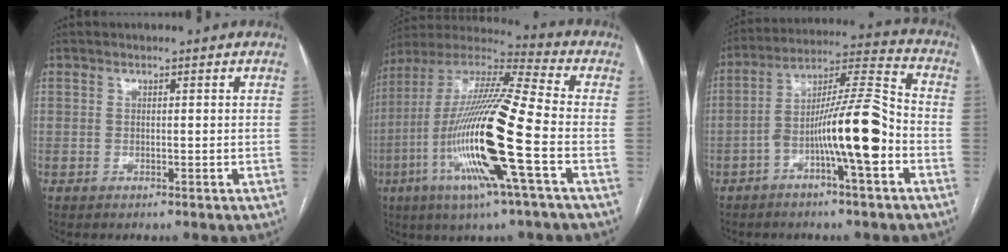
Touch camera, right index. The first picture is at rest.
{"total": 21.0, "force": [-5.9, 0.7, 20.2], "torque": [-0.422, -0.021, -0.121]}
{"total": 13.2, "force": [-4.5, 1.2, 12.3], "torque": [-0.217, 0.023, -0.077]}